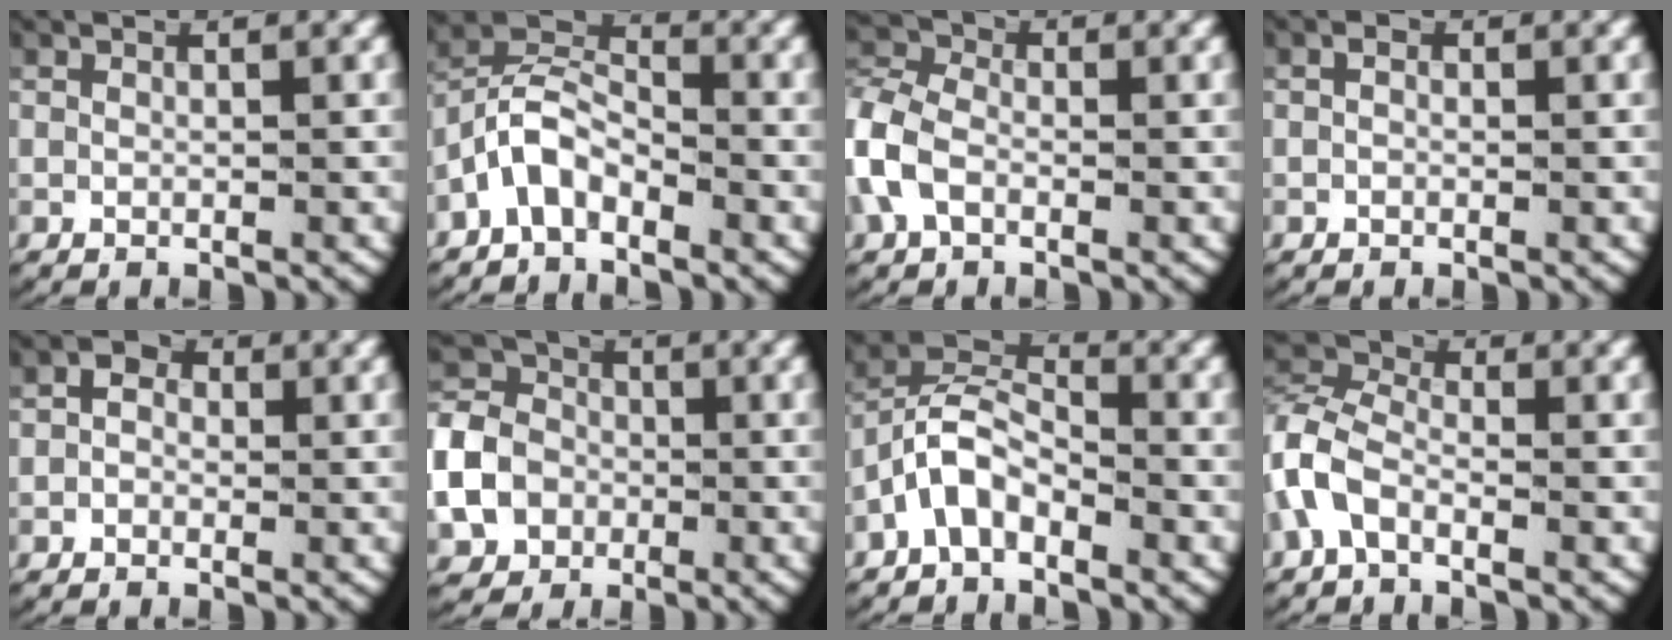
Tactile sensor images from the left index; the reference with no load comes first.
{"total": 4.7, "force": [-1.0, 3.8, 2.6], "torque": [-0.062, -0.004, -0.028]}
{"total": 5.5, "force": [-0.3, 4.7, 2.7], "torque": [-0.074, -0.004, -0.013]}
{"total": 0.7, "force": [0.0, 0.5, 0.5], "torque": [-0.010, -0.003, 0.002]}
{"total": 2.2, "force": [0.4, 1.8, 1.2], "torque": [-0.006, 0.006, -0.003]}
{"total": 8.9, "force": [-1.1, 8.0, 3.7], "torque": [-0.094, -0.023, -0.022]}
{"total": 4.6, "force": [-1.0, 3.7, 2.6], "torque": [-0.062, -0.005, -0.026]}
{"total": 5.6, "force": [-0.7, 4.5, 3.3], "torque": [-0.082, -0.001, -0.025]}